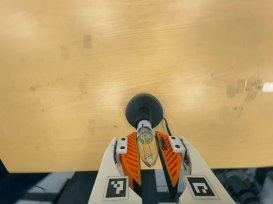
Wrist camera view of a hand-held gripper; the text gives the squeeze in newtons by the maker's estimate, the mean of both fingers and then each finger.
{"total": 11.3, "left": 9.8, "right": 12.9}